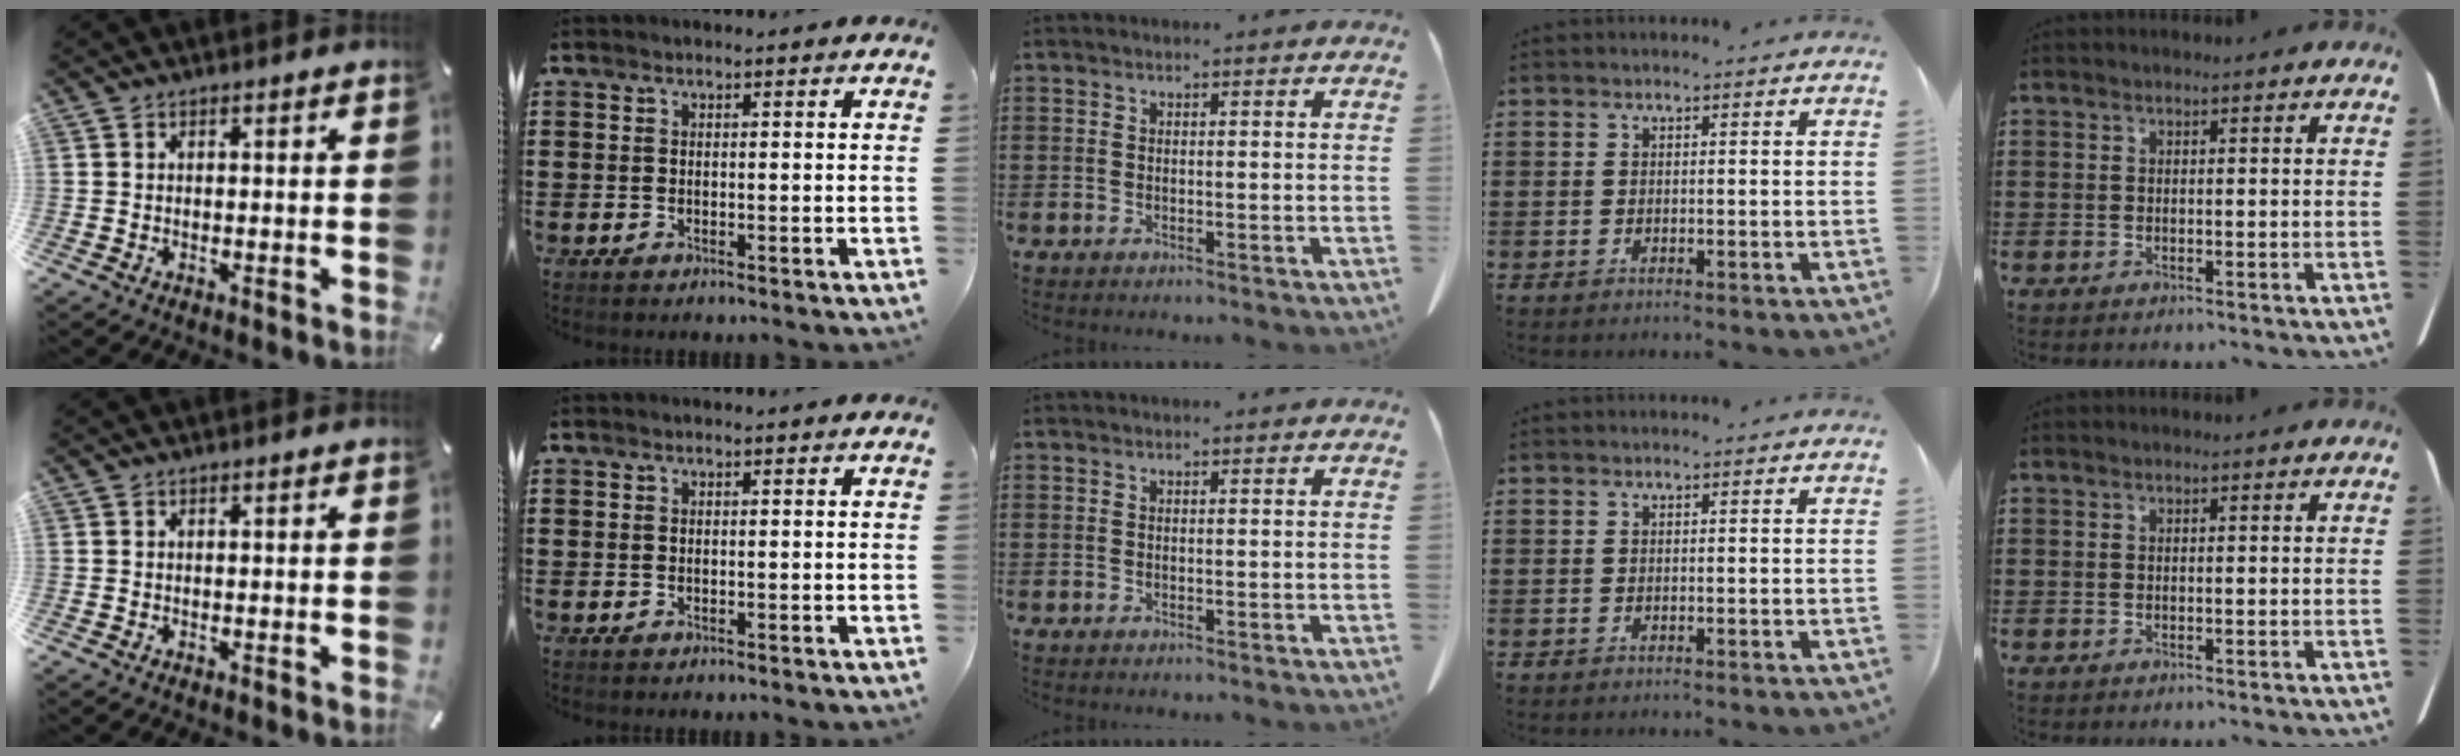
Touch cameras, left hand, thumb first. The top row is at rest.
{}